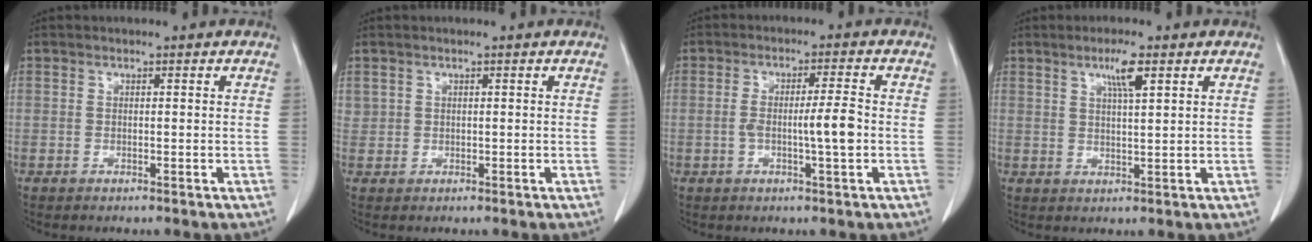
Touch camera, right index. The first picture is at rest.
{"total": 1.1, "force": [0.7, 0.8, 0.1], "torque": [0.004, 0.008, 0.014]}
{"total": 5.6, "force": [-0.9, 0.0, 5.5], "torque": [-0.097, 0.003, -0.014]}
{"total": 4.1, "force": [2.2, 0.1, 3.5], "torque": [-0.064, -0.003, 0.039]}